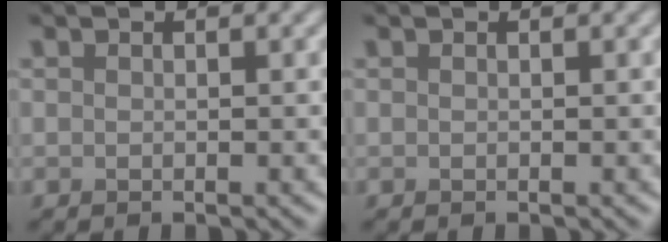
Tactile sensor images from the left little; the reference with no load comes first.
{"total": 0.0}